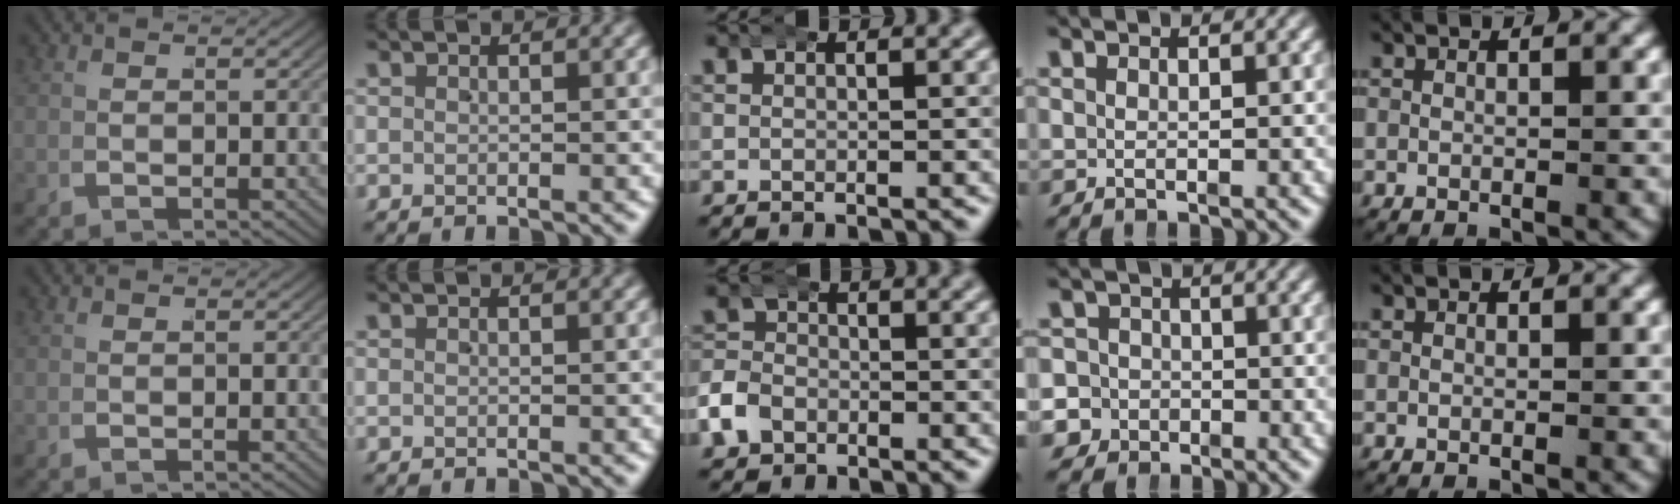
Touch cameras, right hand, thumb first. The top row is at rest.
{"middle": {"total": 3.3, "force": [-1.7, 2.7, 0.8], "torque": [-0.021, 0.001, -0.039]}, "ring": {"total": 6.2, "force": [-2.5, 5.5, 1.1], "torque": [-0.030, -0.025, -0.043]}}